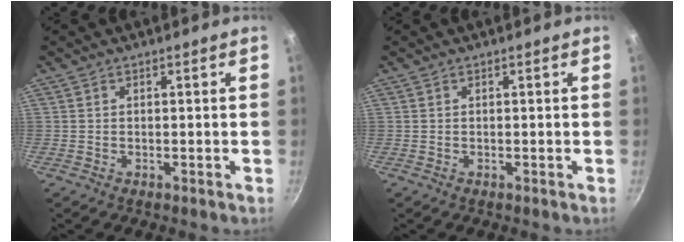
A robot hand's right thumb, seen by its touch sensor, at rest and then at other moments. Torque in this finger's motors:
{"motor_torque": [-0.27, 0.26, 0.02, -0.04, 0.02]}